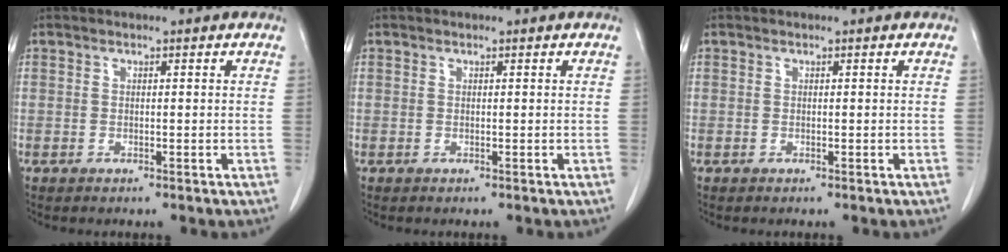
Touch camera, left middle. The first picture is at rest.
{"total": 0.0}
{"total": 0.0}